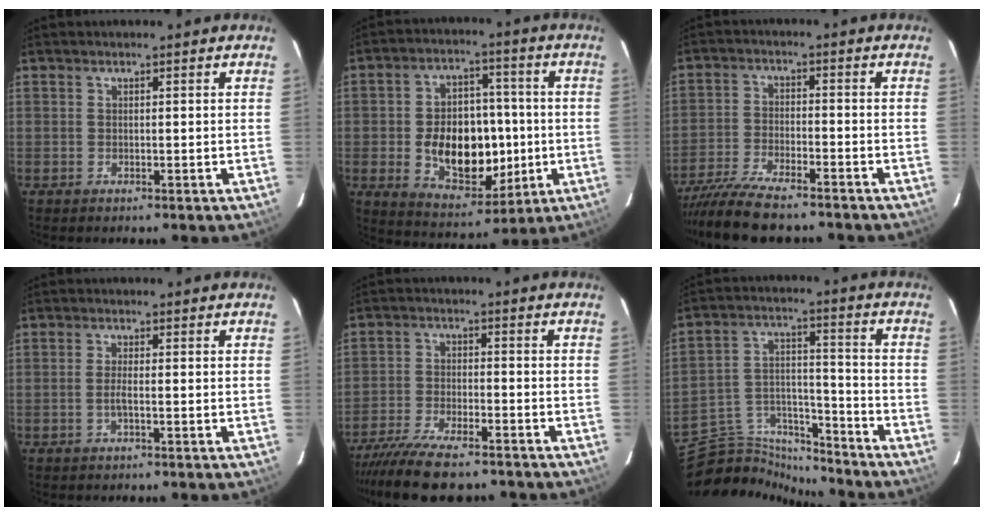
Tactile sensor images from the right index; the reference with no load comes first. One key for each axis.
{"total": 15.9, "fx": -2.2, "fy": 10.9, "fz": 11.4, "tx": -0.217, "ty": 0.013, "tz": -0.010}
{"total": 12.7, "fx": -11.1, "fy": 2.4, "fz": 5.7, "tx": -0.138, "ty": -0.026, "tz": -0.199}
{"total": 2.0, "fx": -0.6, "fy": 0.2, "fz": 1.9, "tx": -0.039, "ty": 0.000, "tz": -0.012}
{"total": 13.0, "fx": -10.9, "fy": 3.2, "fz": 6.2, "tx": -0.144, "ty": -0.023, "tz": -0.189}
{"total": 15.0, "fx": -13.9, "fy": 4.4, "fz": 3.6, "tx": -0.083, "ty": 0.035, "tz": -0.238}